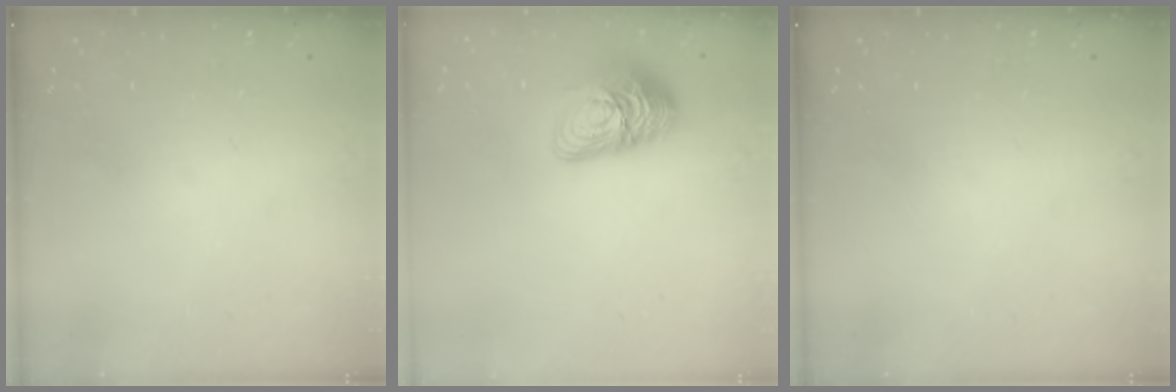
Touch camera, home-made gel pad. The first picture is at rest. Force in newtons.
{"total": 13.0, "press": 13.0, "slide": 0.6}
{"total": 0.0}